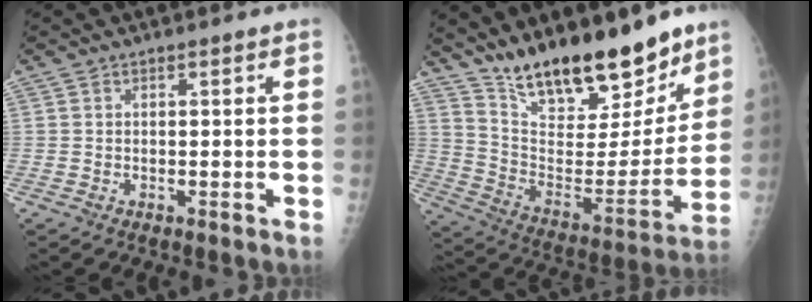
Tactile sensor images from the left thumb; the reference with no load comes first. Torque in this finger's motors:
{"motor_torque": [0.31, 0.25, 1.39, -1.38, 0.08]}